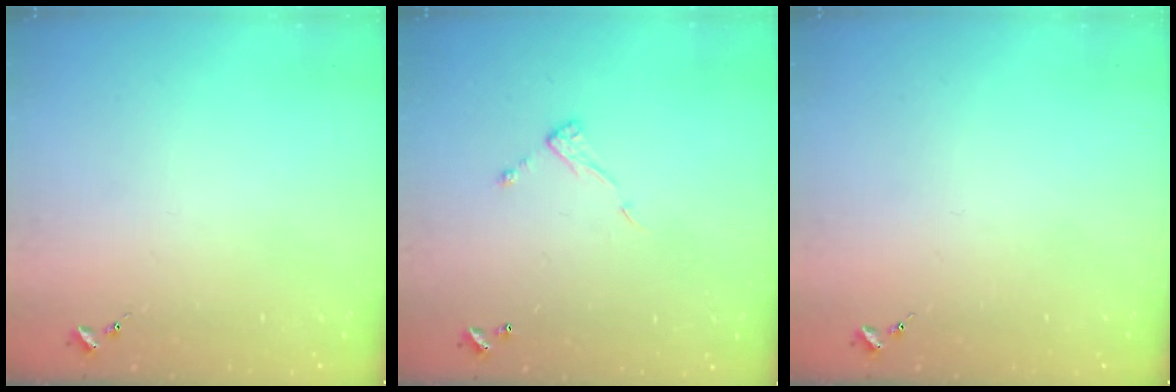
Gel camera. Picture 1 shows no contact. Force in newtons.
{"total": 6.4, "press": 6.4, "slide": 0.2}
{"total": 0.0}